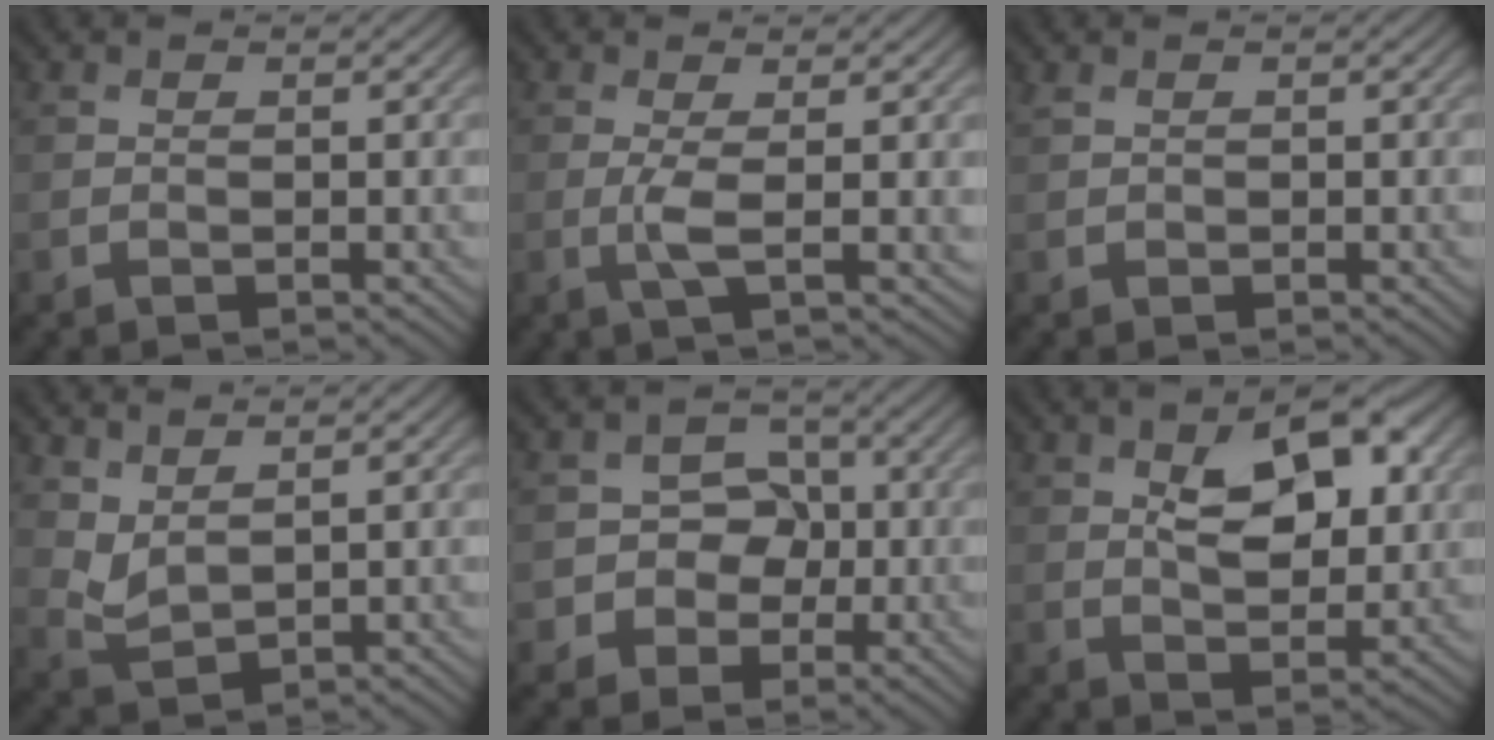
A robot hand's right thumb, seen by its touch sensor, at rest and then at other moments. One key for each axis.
{"total": 3.0, "fx": -0.1, "fy": 0.3, "fz": 2.9, "tx": -0.067, "ty": -0.003, "tz": -0.005}
{"total": 0.8, "fx": 0.3, "fy": 0.5, "fz": 0.5, "tx": -0.017, "ty": 0.001, "tz": 0.009}
{"total": 3.4, "fx": 2.2, "fy": 1.4, "fz": 2.1, "tx": -0.060, "ty": -0.004, "tz": 0.052}
{"total": 5.6, "fx": -1.2, "fy": 5.0, "fz": 2.2, "tx": -0.026, "ty": 0.006, "tz": -0.041}
{"total": 9.3, "fx": 3.0, "fy": 4.8, "fz": 7.5, "tx": -0.124, "ty": 0.005, "tz": 0.045}